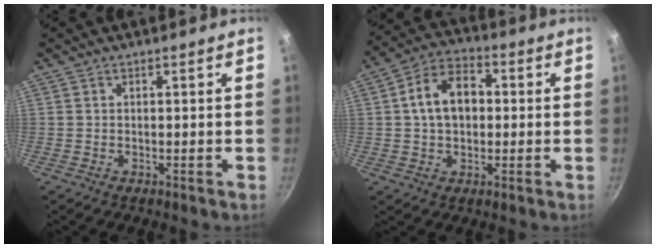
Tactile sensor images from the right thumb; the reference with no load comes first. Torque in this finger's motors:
{"motor_torque": [-0.65, 0.67, 0.05, 0.18, 0.04]}